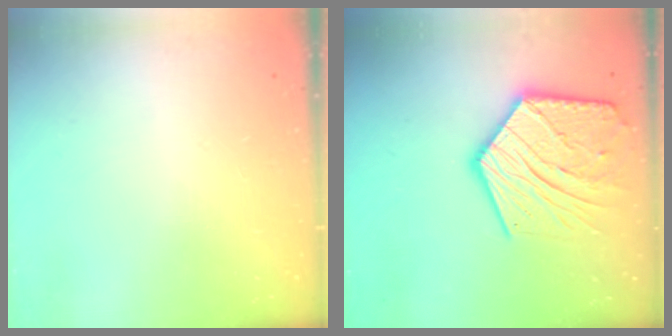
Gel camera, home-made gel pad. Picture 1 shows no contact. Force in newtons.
{"total": 20.9, "press": 20.9, "slide": 1.8}